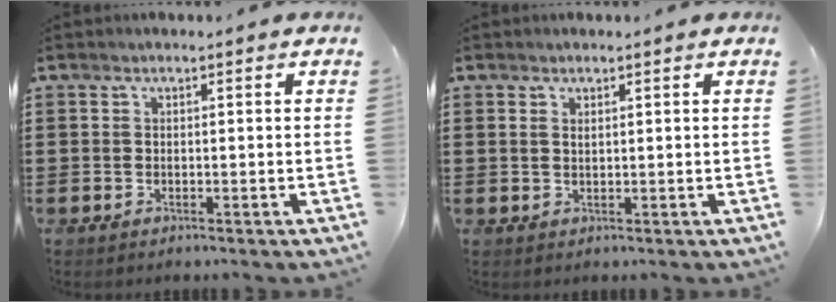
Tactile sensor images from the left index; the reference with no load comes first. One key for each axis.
{"total": 0.9, "fx": 0.6, "fy": 0.3, "fz": 0.5, "tx": -0.013, "ty": 0.001, "tz": 0.012}